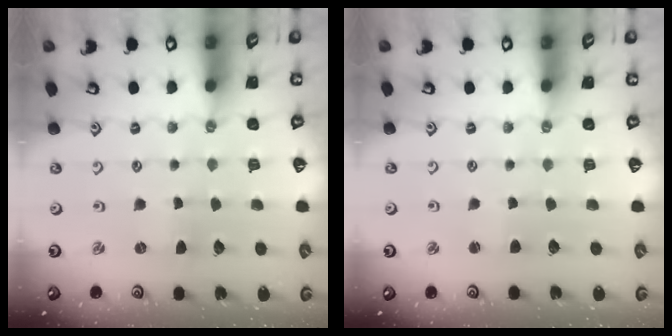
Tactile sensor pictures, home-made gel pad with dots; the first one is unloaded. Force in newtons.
{"total": 1.3, "press": 1.2, "slide": 0.2}